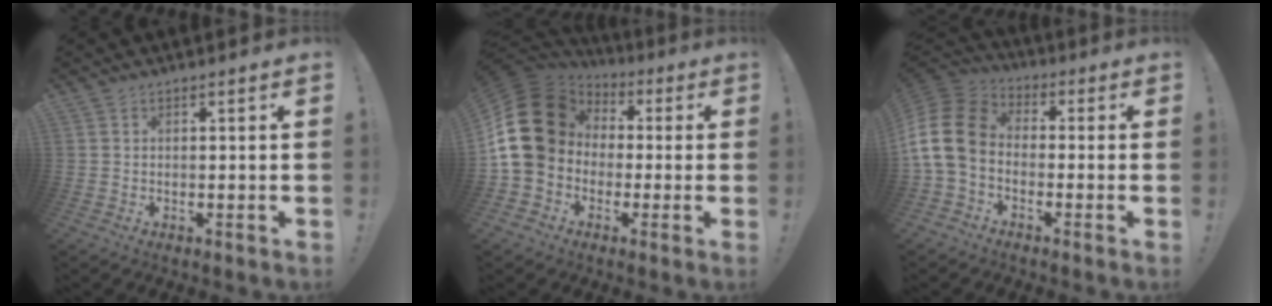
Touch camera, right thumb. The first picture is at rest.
{"total": 19.6, "force": [2.0, 15.8, 11.5], "torque": [-0.196, 0.008, 0.053]}
{"total": 14.4, "force": [-1.7, 10.0, 10.2], "torque": [-0.199, 0.023, -0.023]}